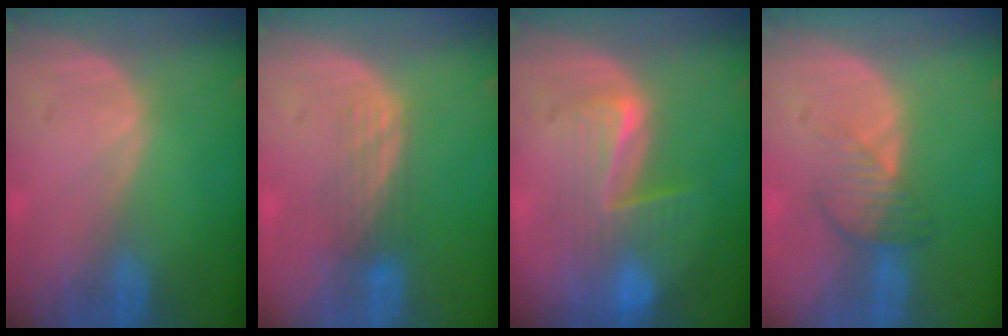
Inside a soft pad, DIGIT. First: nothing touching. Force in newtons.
{"total": 3.5, "press": 3.0, "slide": 1.9}
{"total": 7.4, "press": 7.1, "slide": 2.2}
{"total": 4.1, "press": 3.5, "slide": 2.0}